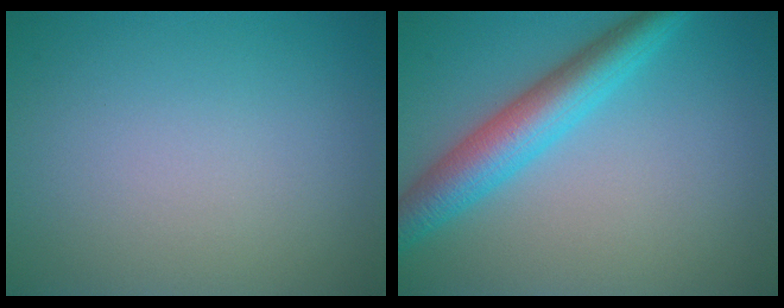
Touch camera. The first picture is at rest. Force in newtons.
{"total": 5.6, "press": 5.6, "slide": 0.1}